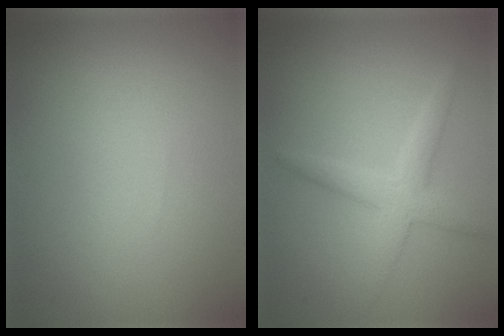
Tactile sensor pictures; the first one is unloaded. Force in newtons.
{"total": 3.0, "press": 3.0, "slide": 0.1}